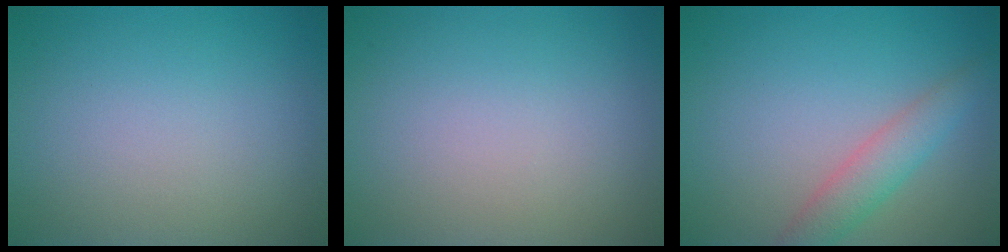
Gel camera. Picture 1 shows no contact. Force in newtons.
{"total": 0.0}
{"total": 2.9, "press": 2.9, "slide": 0.1}